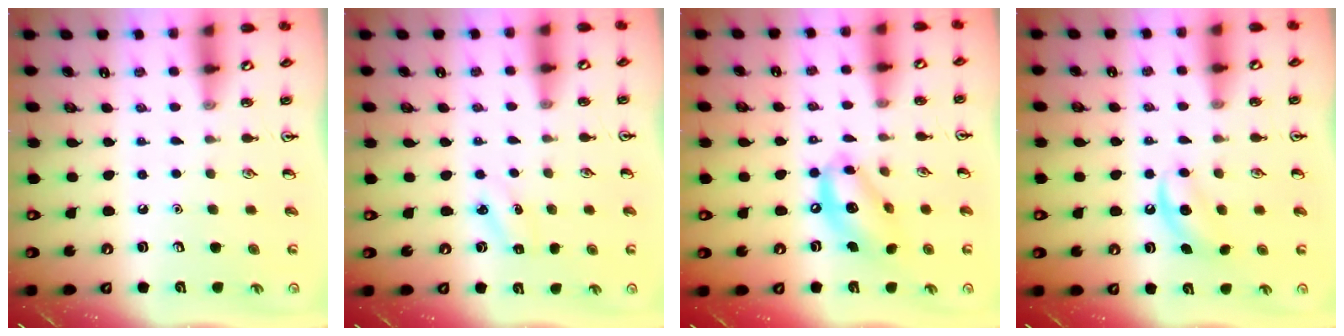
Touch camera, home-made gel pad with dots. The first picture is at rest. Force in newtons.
{"total": 2.5, "press": 2.3, "slide": 0.9}
{"total": 13.1, "press": 12.7, "slide": 3.3}
{"total": 6.0, "press": 5.7, "slide": 1.6}